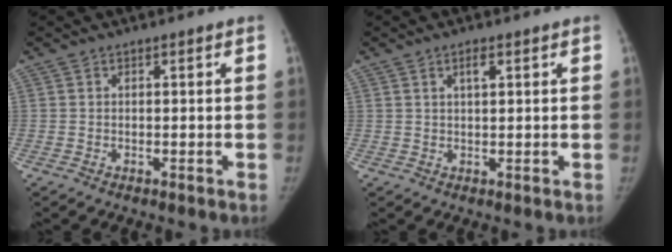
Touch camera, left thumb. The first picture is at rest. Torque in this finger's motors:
{"motor_torque": [0.47, 0.33, 0.59, -0.59, 0.12]}